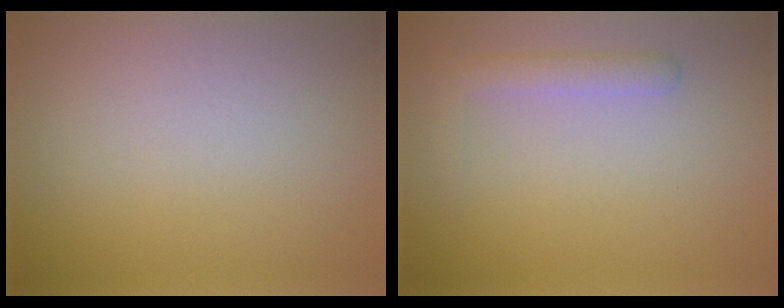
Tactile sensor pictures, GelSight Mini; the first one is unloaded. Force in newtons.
{"total": 1.9, "press": 1.9, "slide": 0.1}